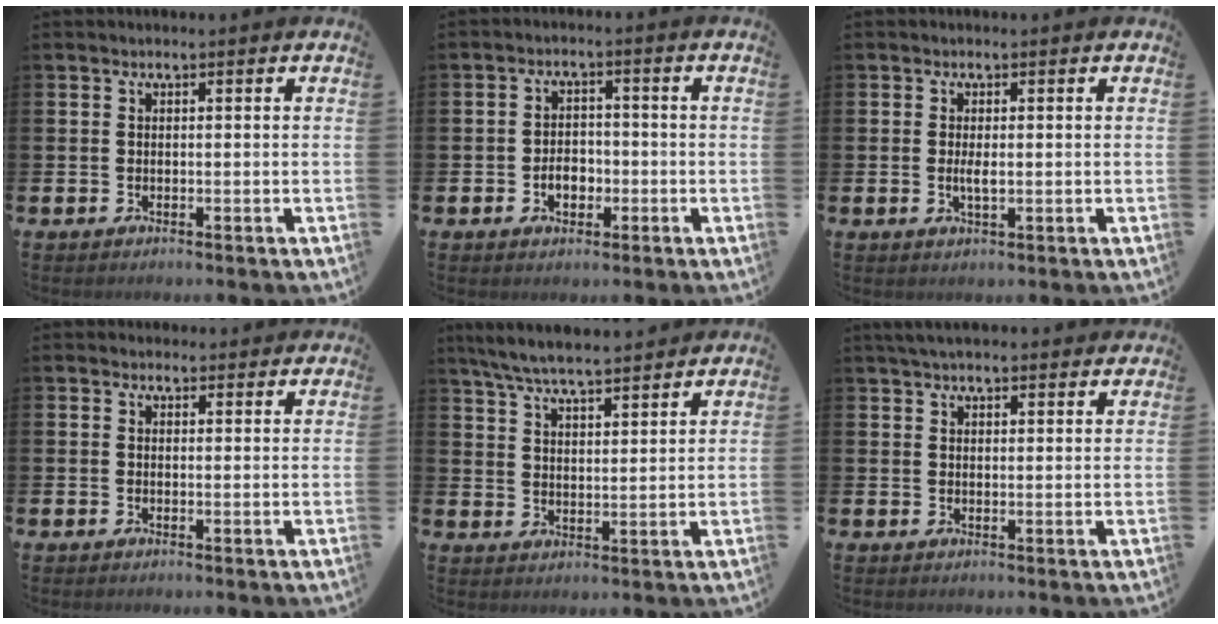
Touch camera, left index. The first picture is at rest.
{"total": 3.3, "force": [-1.2, 2.4, 2.0], "torque": [-0.022, -0.004, -0.028]}
{"total": 1.8, "force": [0.0, 0.5, 1.7], "torque": [-0.029, -0.001, -0.002]}
{"total": 1.3, "force": [1.1, 0.6, 0.0], "torque": [0.006, 0.001, 0.019]}
{"total": 6.7, "force": [6.4, 0.4, 1.8], "torque": [-0.063, -0.027, 0.116]}
{"total": 3.3, "force": [3.1, 0.6, 0.9], "torque": [-0.024, -0.005, 0.056]}